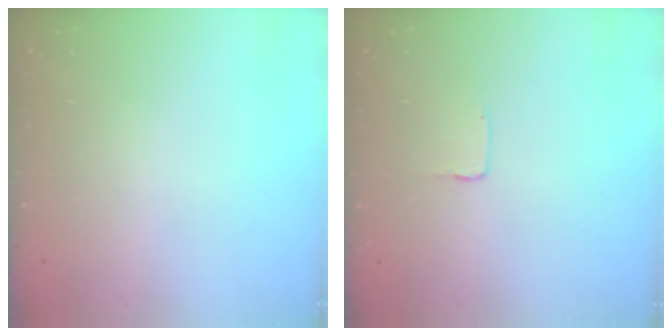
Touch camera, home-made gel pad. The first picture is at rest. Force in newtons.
{"total": 1.0, "press": 1.0, "slide": 0.1}